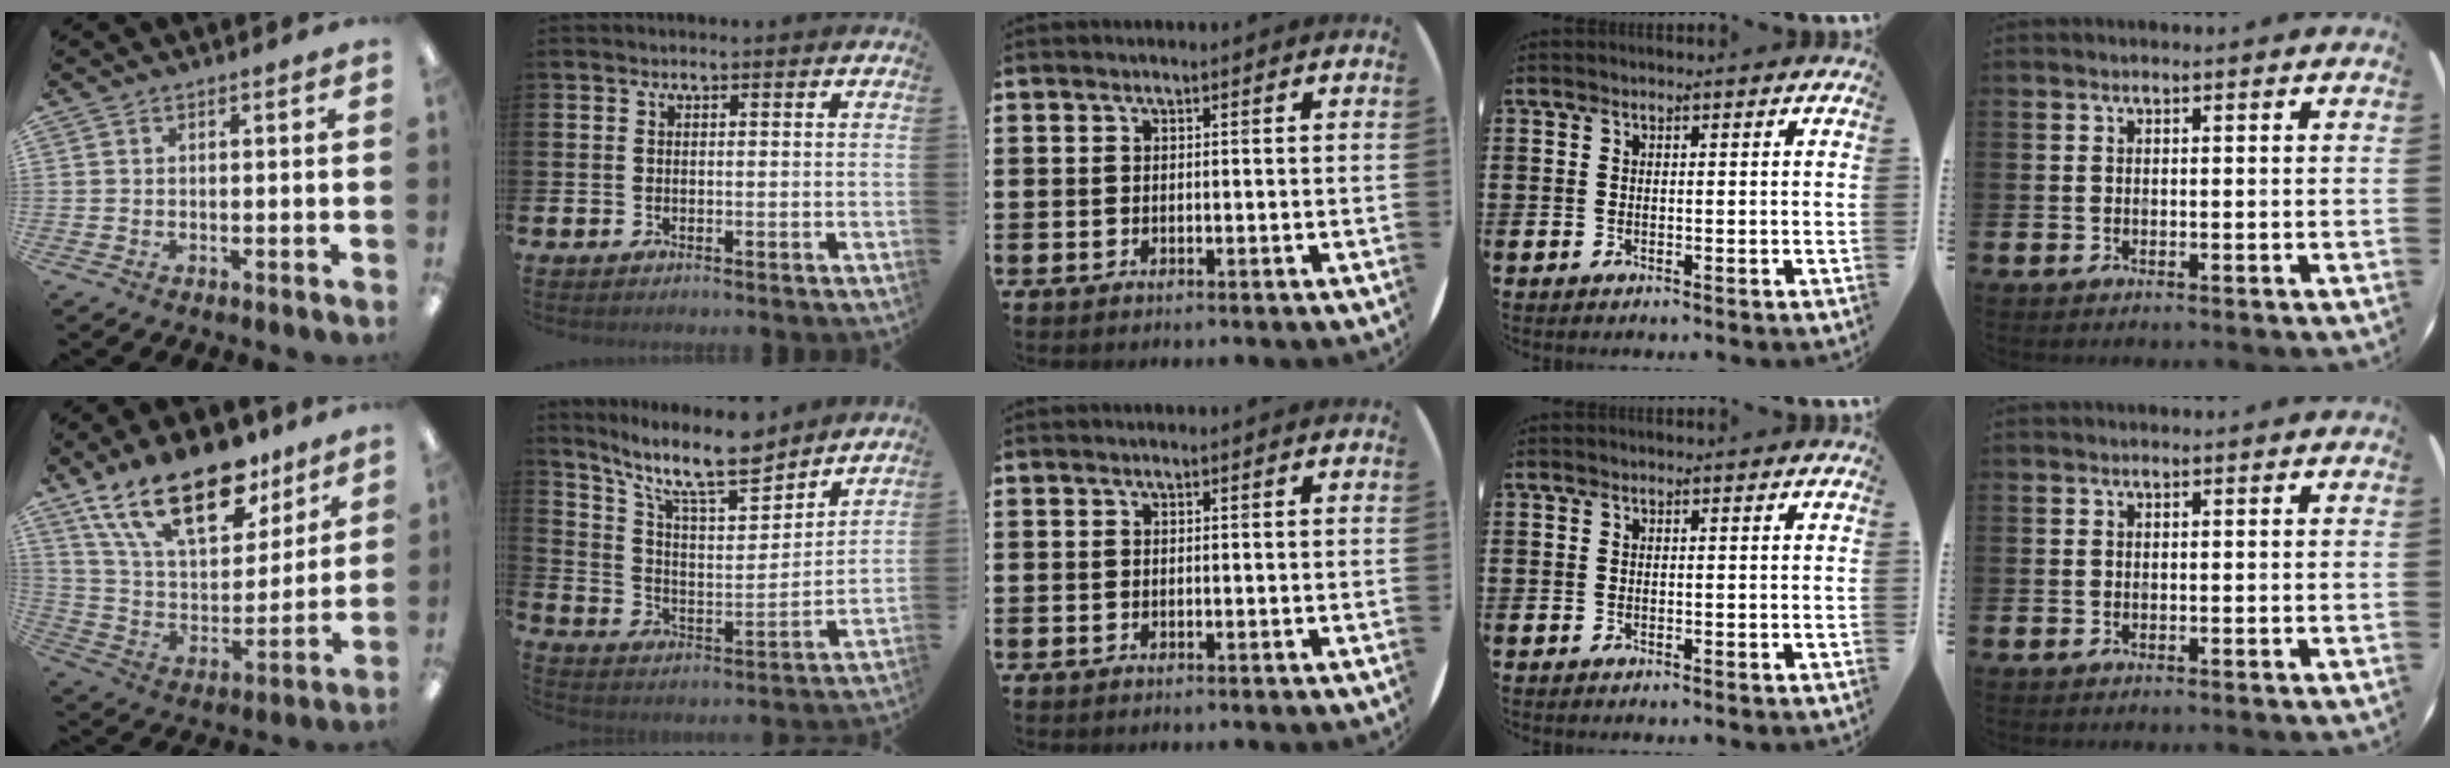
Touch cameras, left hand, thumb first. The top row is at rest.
{"thumb": {"total": 23.2, "force": [14.9, 11.0, 13.9], "torque": [-0.250, -0.073, 0.264]}, "index": {"total": 12.5, "force": [10.4, 3.2, 6.2], "torque": [-0.145, -0.055, 0.185]}}